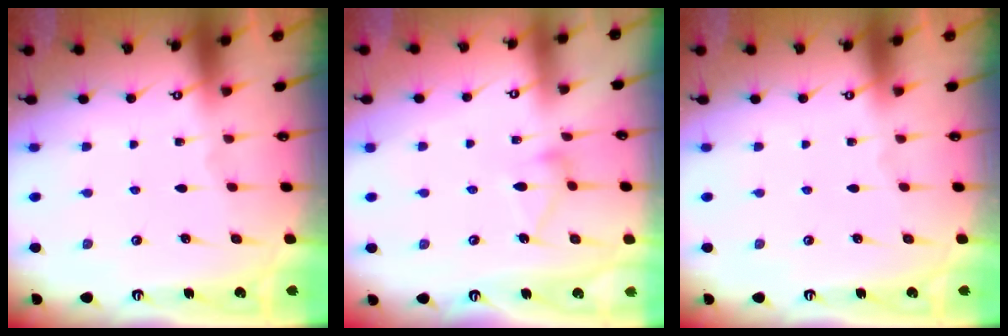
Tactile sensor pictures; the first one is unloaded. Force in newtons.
{"total": 8.1, "press": 8.1, "slide": 0.4}
{"total": 0.0}